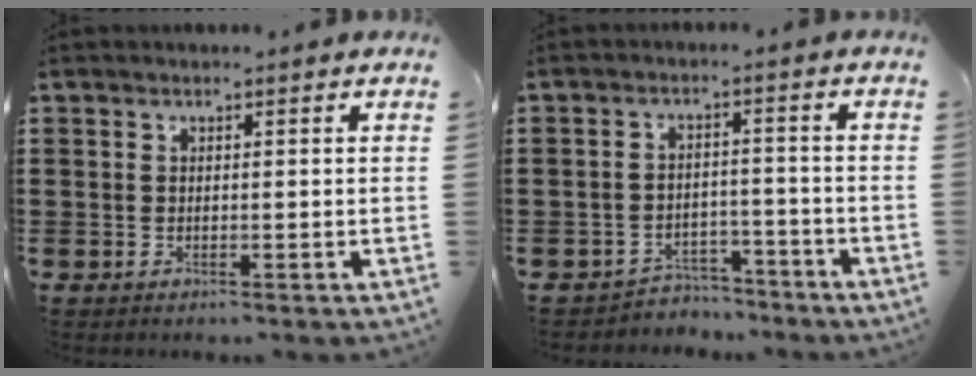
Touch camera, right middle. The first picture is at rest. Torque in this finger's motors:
{"motor_torque": [-0.10, 0.04, -0.22, -0.05]}